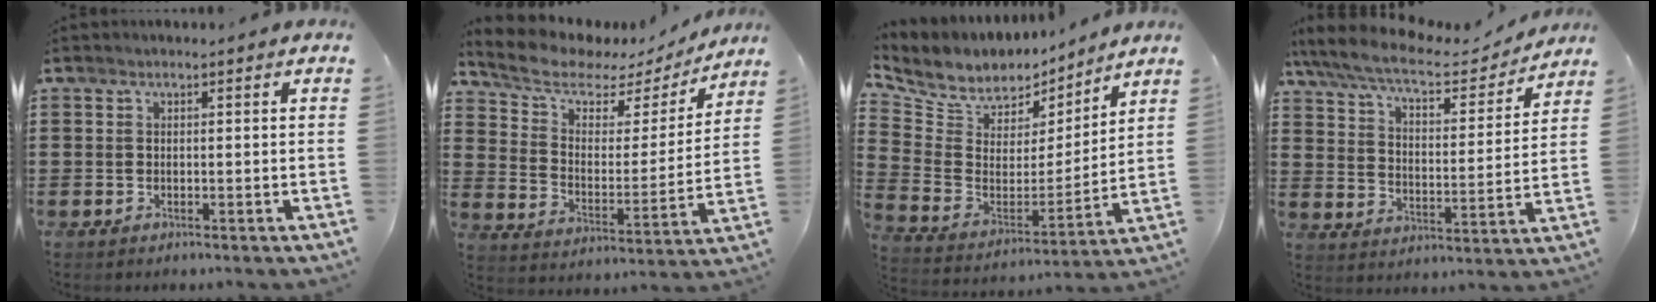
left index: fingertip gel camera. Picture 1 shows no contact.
{"total": 6.9, "force": [5.7, 3.0, 2.5], "torque": [-0.084, -0.033, 0.096]}
{"total": 7.0, "force": [5.9, 3.7, 1.1], "torque": [-0.064, -0.042, 0.106]}
{"total": 8.8, "force": [7.5, 1.3, 4.4], "torque": [-0.114, -0.035, 0.128]}